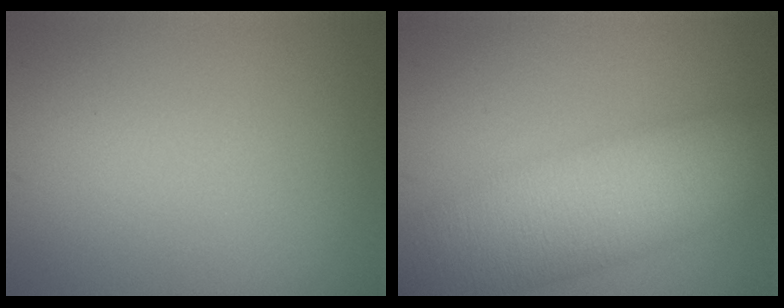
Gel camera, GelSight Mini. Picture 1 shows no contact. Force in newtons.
{"total": 11.0, "press": 10.9, "slide": 0.8}